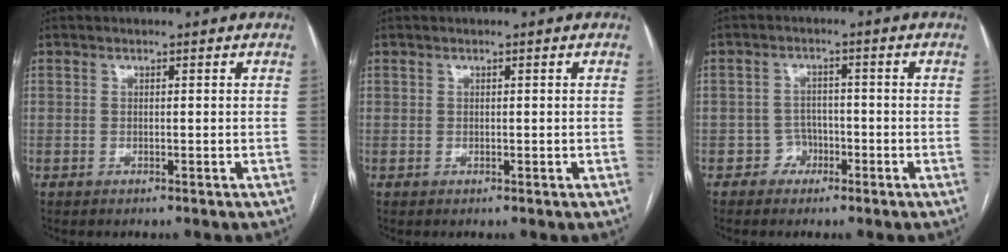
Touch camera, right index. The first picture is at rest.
{"total": 0.0}
{"total": 3.0, "force": [-1.5, 2.7, -0.1], "torque": [0.012, 0.016, -0.027]}